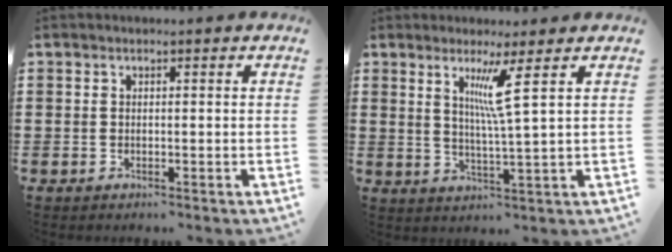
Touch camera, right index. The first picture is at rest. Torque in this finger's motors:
{"motor_torque": [0.36, -0.25, 0.35, 0.08]}